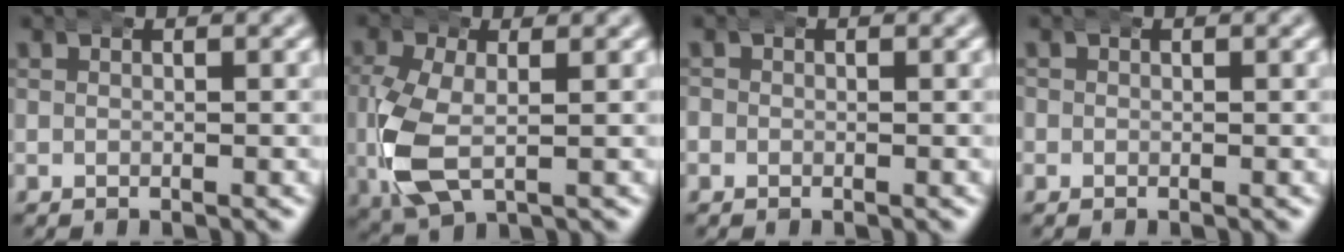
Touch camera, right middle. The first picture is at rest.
{"total": 6.4, "force": [-1.5, 4.0, 4.8], "torque": [-0.127, -0.020, -0.013]}
{"total": 1.1, "force": [-0.2, 1.1, 0.1], "torque": [-0.011, 0.002, -0.009]}
{"total": 0.6, "force": [-0.1, 0.5, -0.1], "torque": [0.000, 0.000, -0.005]}